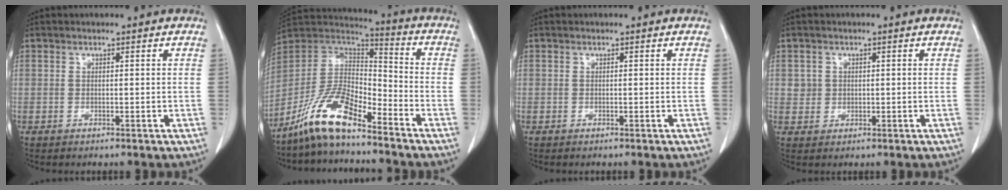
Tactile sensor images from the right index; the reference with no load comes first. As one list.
[{"total": 12.3, "force": [-9.1, 3.1, 7.7], "torque": [-0.157, 0.018, -0.172]}, {"total": 0.0}, {"total": 2.1, "force": [0.4, 2.0, 0.3], "torque": [0.003, 0.003, 0.007]}]